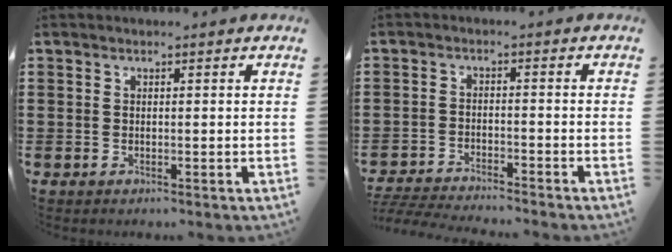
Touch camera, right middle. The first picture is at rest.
{"total": 3.8, "force": [-3.8, -0.1, 0.6], "torque": [-0.027, -0.011, -0.083]}